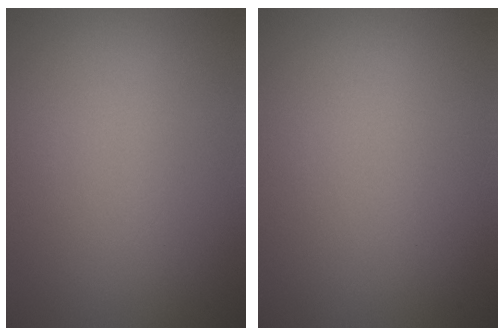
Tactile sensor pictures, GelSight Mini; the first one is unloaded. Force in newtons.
{"total": 0.0}